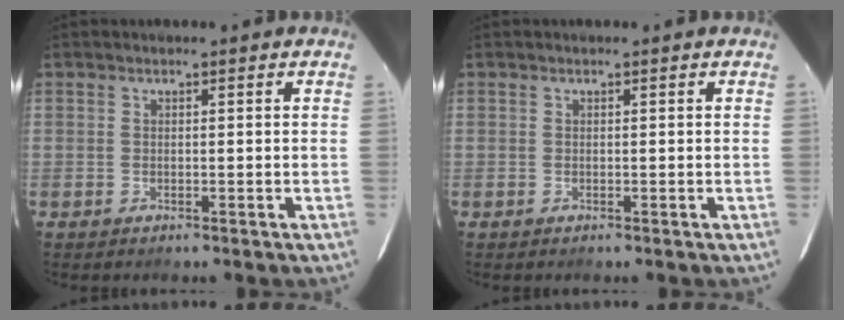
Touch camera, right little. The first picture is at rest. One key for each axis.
{"total": 0.0}